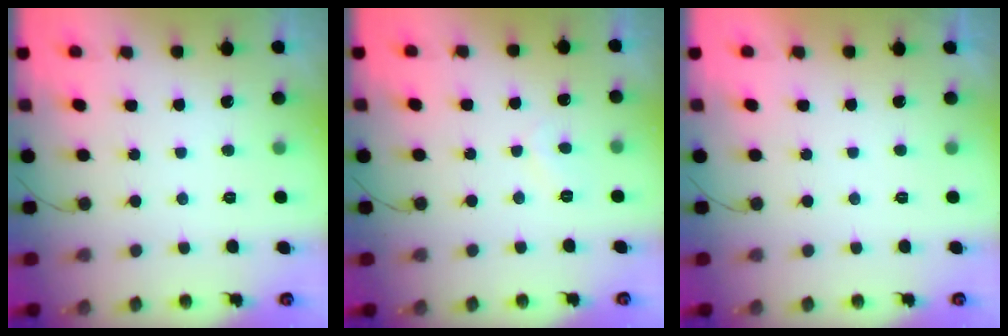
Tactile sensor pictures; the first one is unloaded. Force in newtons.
{"total": 2.1, "press": 2.1, "slide": 0.3}
{"total": 2.3, "press": 2.3, "slide": 0.4}